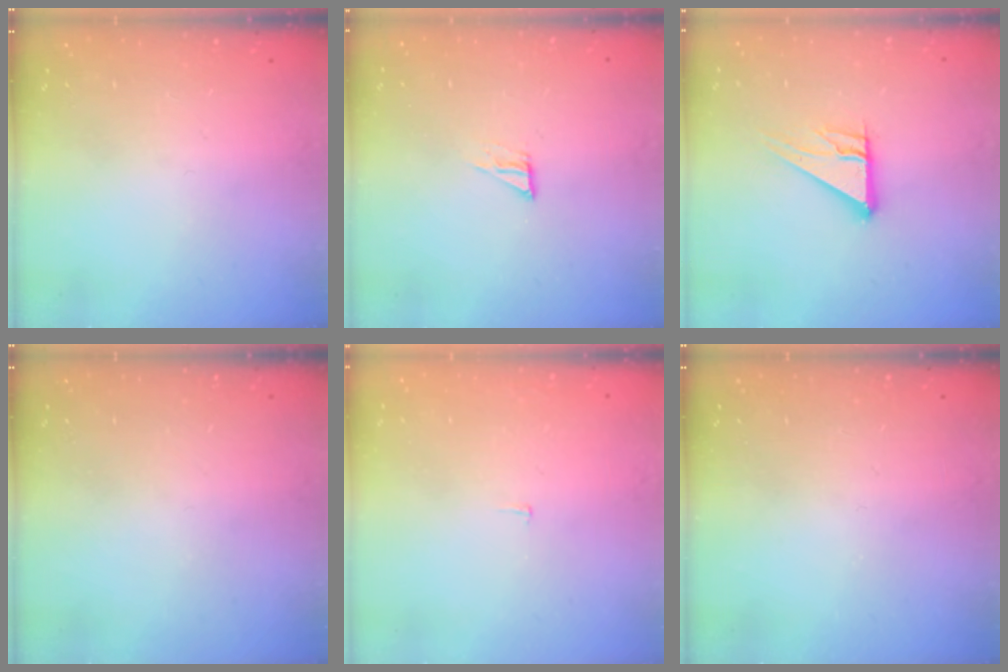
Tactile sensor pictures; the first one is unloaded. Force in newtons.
{"total": 4.3, "press": 4.3, "slide": 0.3}
{"total": 10.2, "press": 10.2, "slide": 1.0}
{"total": 0.0}
{"total": 2.2, "press": 2.2, "slide": 0.1}
{"total": 0.0}